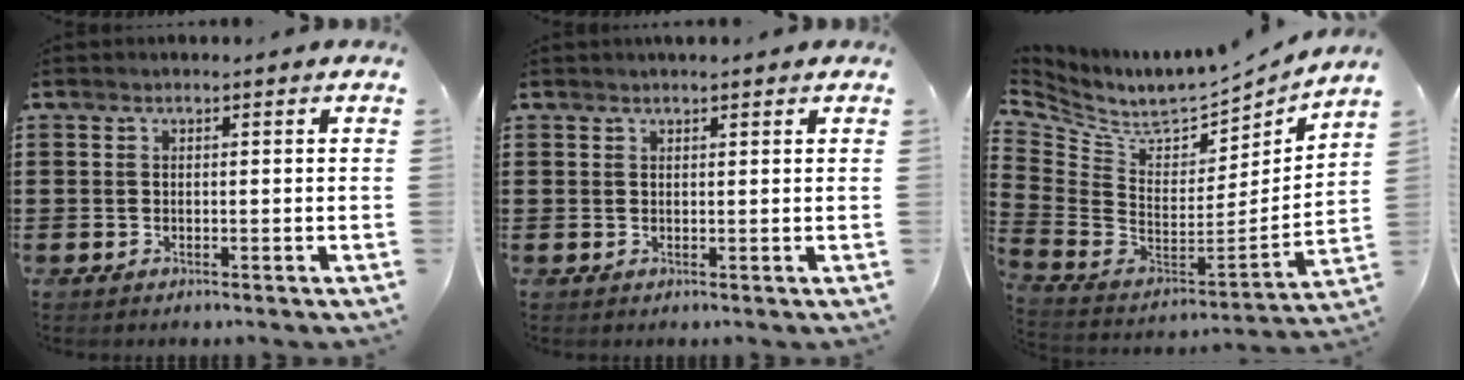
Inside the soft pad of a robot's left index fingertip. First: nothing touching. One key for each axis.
{"total": 1.1, "fx": 1.1, "fy": 0.2, "fz": 0.4, "tx": -0.008, "ty": 0.001, "tz": 0.021}
{"total": 6.8, "fx": 6.1, "fy": 2.0, "fz": 2.3, "tx": -0.084, "ty": -0.062, "tz": 0.104}